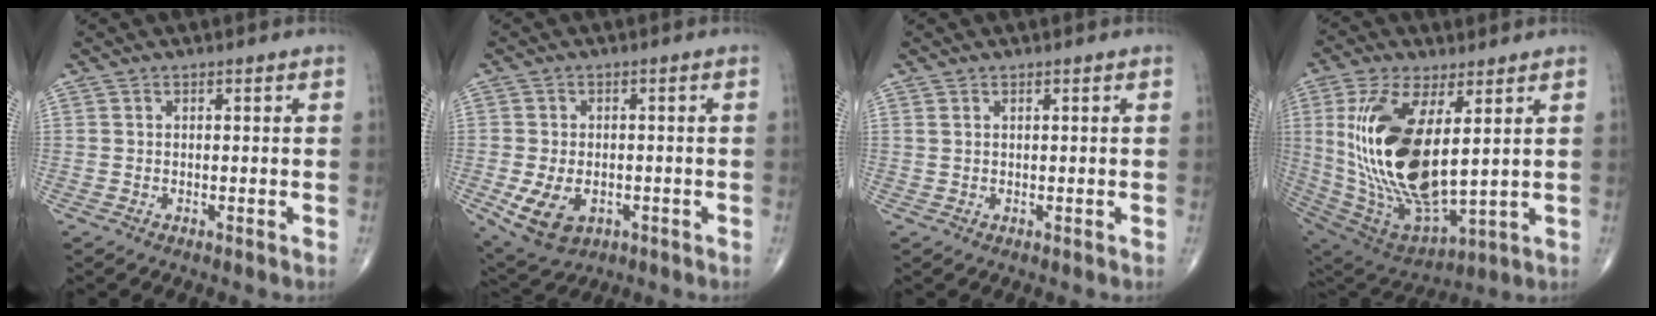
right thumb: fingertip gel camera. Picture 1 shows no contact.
{"total": 8.5, "force": [-2.8, 5.6, 5.8], "torque": [-0.104, 0.001, -0.035]}
{"total": 0.6, "force": [0.4, 0.2, 0.4], "torque": [-0.010, 0.007, 0.009]}
{"total": 23.7, "force": [3.9, 10.3, 21.0], "torque": [-0.428, -0.032, 0.088]}